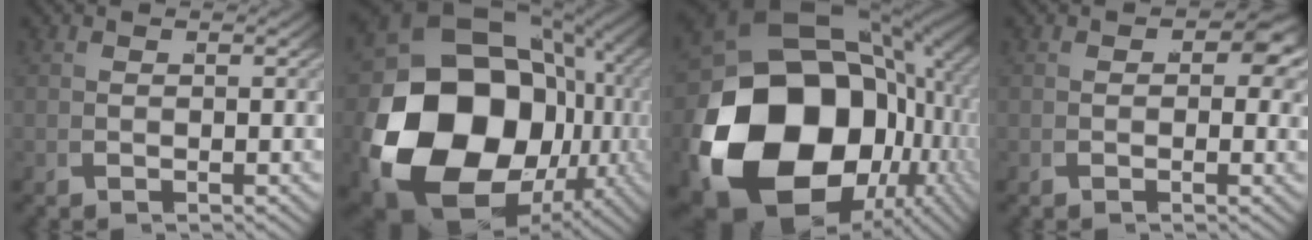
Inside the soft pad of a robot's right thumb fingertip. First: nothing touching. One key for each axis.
{"total": 25.6, "fx": -2.5, "fy": 17.8, "fz": 18.3, "tx": -0.348, "ty": -0.072, "tz": -0.008}
{"total": 28.2, "fx": -3.9, "fy": 18.7, "fz": 20.8, "tx": -0.394, "ty": -0.073, "tz": -0.025}
{"total": 3.1, "fx": 0.4, "fy": 2.0, "fz": 2.3, "tx": -0.026, "ty": -0.003, "tz": 0.005}